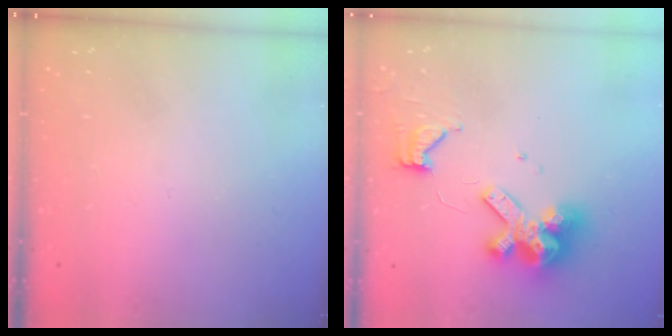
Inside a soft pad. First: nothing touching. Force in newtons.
{"total": 12.3, "press": 12.2, "slide": 1.4}